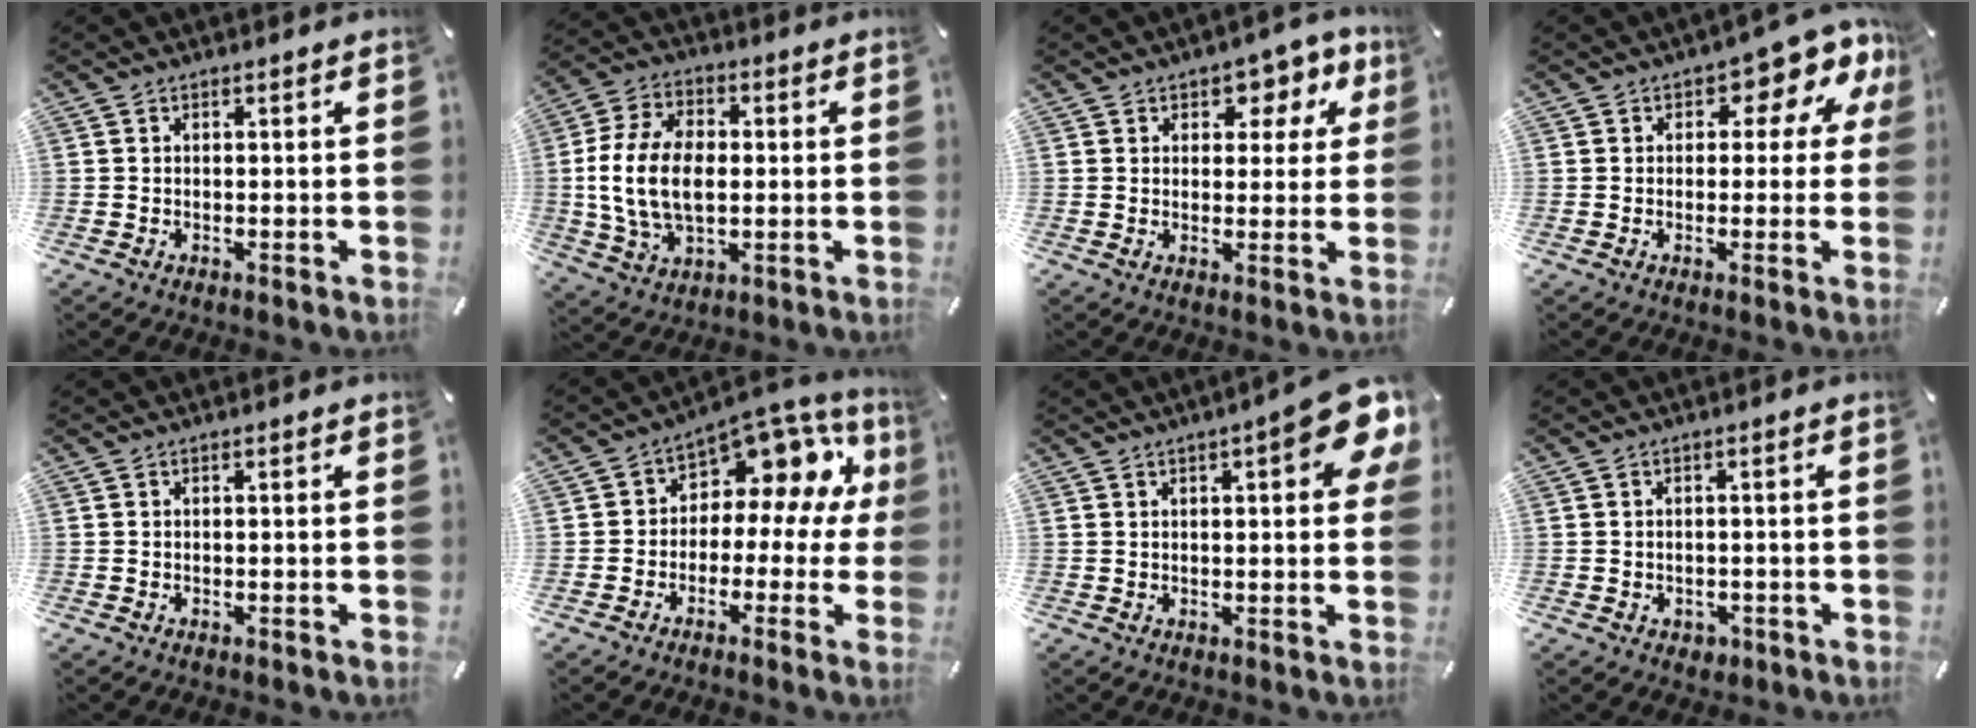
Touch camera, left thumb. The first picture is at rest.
{"total": 14.5, "force": [-0.3, 9.9, 10.6], "torque": [-0.240, 0.011, -0.003]}
{"total": 6.4, "force": [3.0, 4.7, 3.1], "torque": [-0.023, -0.018, 0.043]}
{"total": 8.3, "force": [3.8, 4.6, 5.8], "torque": [-0.065, -0.031, 0.059]}
{"total": 0.0}
{"total": 10.8, "force": [4.1, 7.4, 6.7], "torque": [-0.106, -0.033, 0.070]}
{"total": 11.2, "force": [4.8, 3.2, 9.6], "torque": [-0.124, -0.021, 0.077]}
{"total": 1.9, "force": [-0.5, 1.8, 0.5], "torque": [-0.010, 0.006, -0.013]}